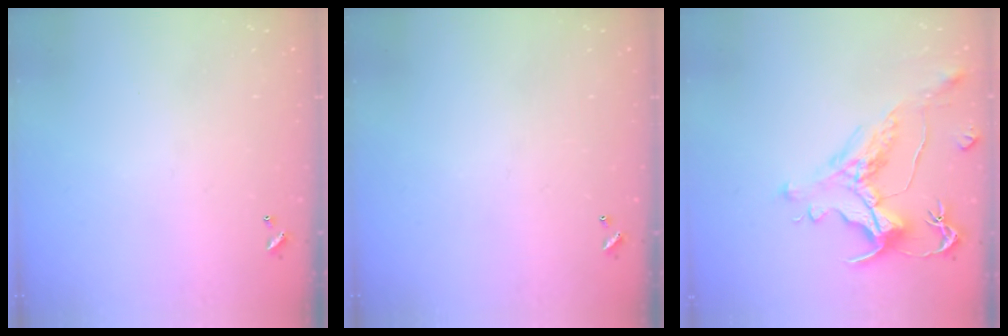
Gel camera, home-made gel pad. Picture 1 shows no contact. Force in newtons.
{"total": 0.0}
{"total": 1.3, "press": 0.1, "slide": 1.3}